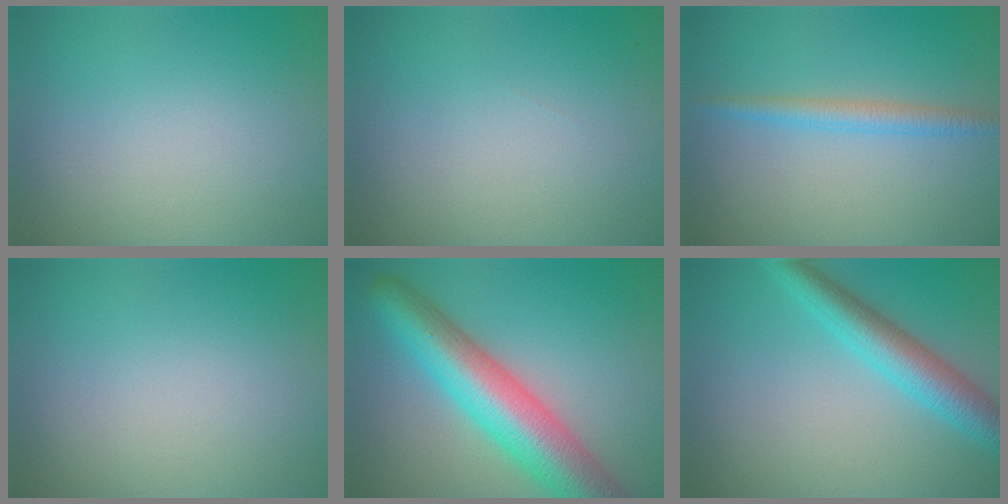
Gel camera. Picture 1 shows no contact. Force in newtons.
{"total": 0.0}
{"total": 2.2, "press": 2.2, "slide": 0.1}
{"total": 0.0}
{"total": 9.5, "press": 9.5, "slide": 0.4}
{"total": 5.1, "press": 5.1, "slide": 0.2}